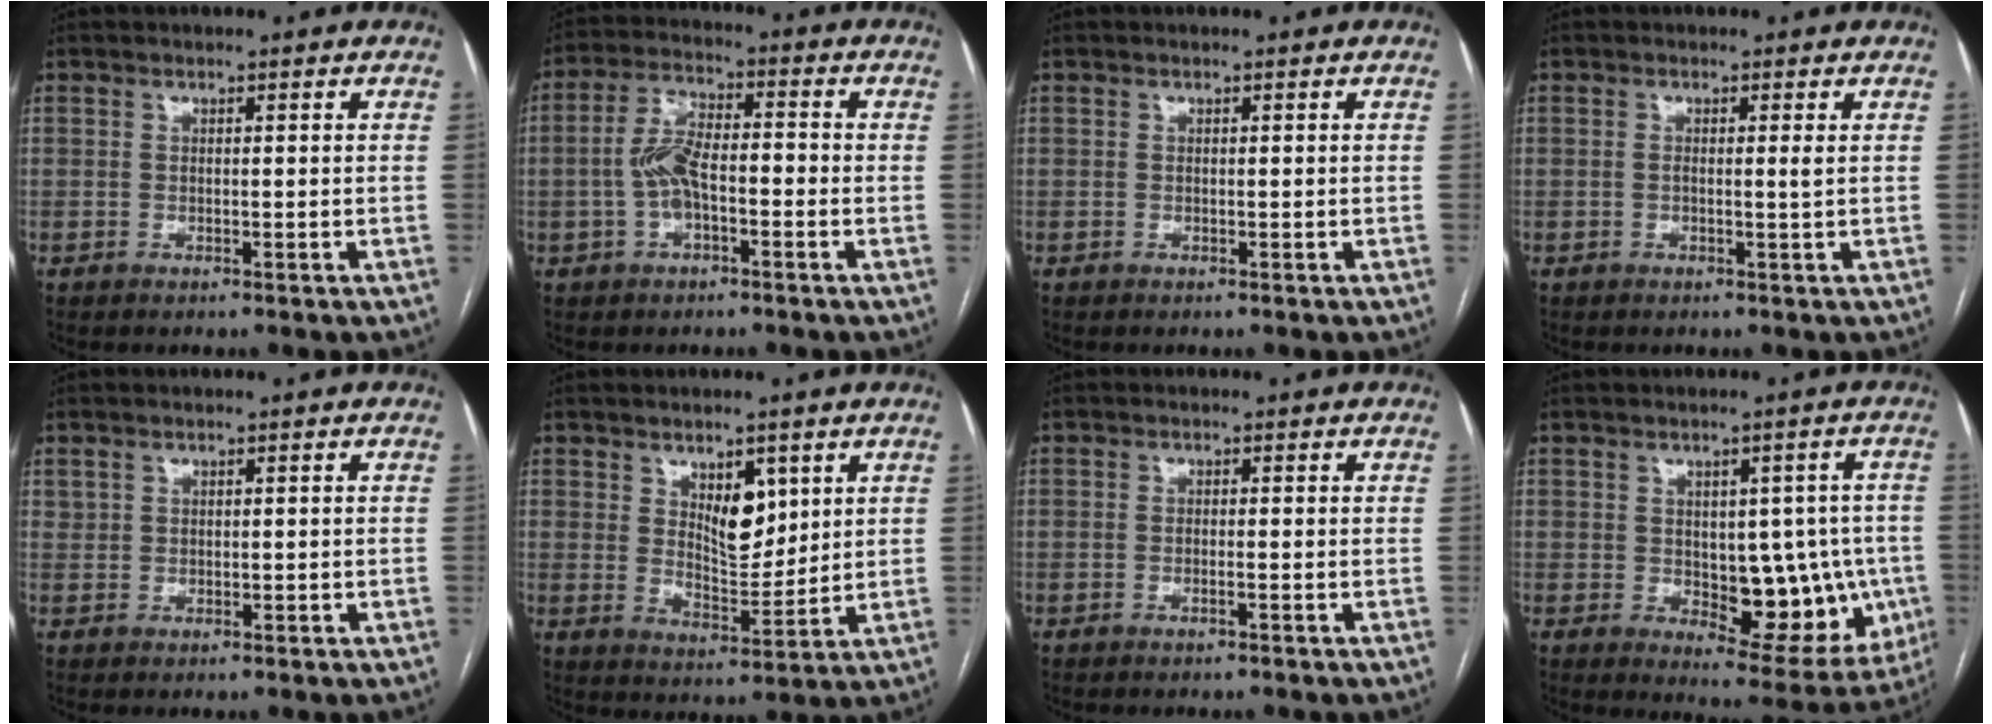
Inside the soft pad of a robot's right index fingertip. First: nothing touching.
{"total": 7.0, "force": [-1.5, 3.0, 6.2], "torque": [-0.134, 0.023, -0.029]}
{"total": 0.0}
{"total": 1.2, "force": [0.1, -0.2, 1.1], "torque": [-0.021, -0.001, 0.001]}
{"total": 0.9, "force": [0.6, 0.6, 0.4], "torque": [-0.007, 0.003, 0.016]}
{"total": 6.8, "force": [3.0, 3.1, 5.2], "torque": [-0.088, -0.006, 0.059]}
{"total": 0.7, "force": [-0.4, 0.0, 0.6], "torque": [-0.015, 0.000, -0.005]}
{"total": 12.8, "force": [-1.3, 6.3, 11.0], "torque": [-0.119, 0.009, 0.006]}